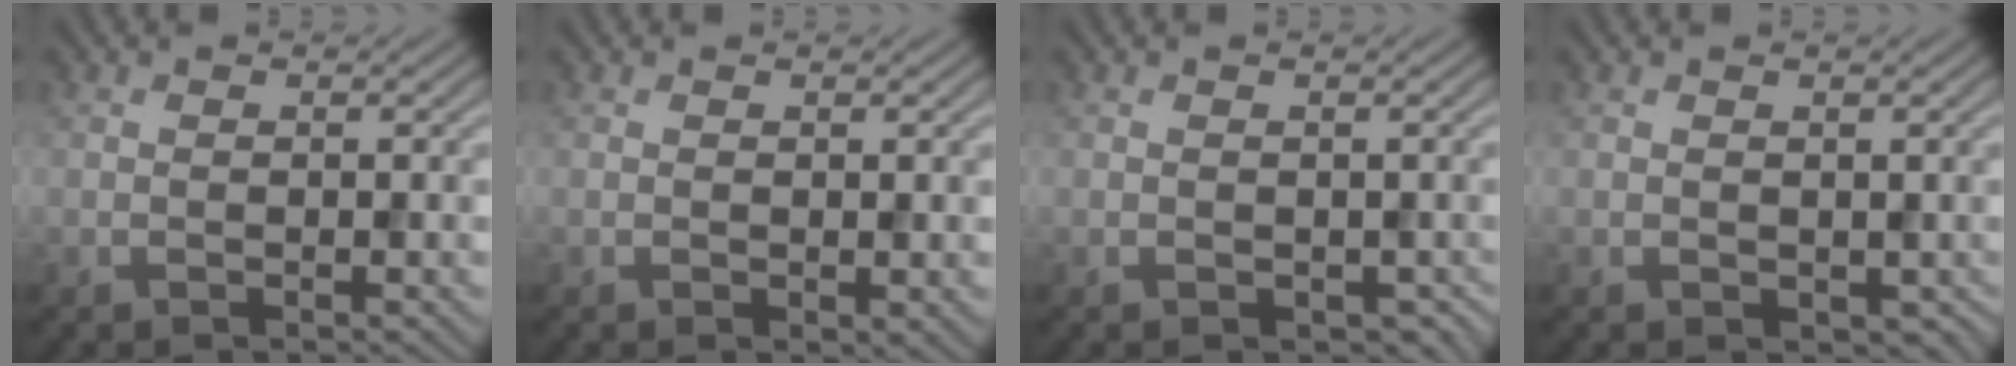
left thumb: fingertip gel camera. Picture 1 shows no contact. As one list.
[{"total": 0.8, "force": [0.1, 0.4, 0.7], "torque": [-0.007, -0.003, 0.003]}, {"total": 1.1, "force": [-0.3, 0.9, 0.6], "torque": [-0.016, -0.009, -0.002]}, {"total": 1.0, "force": [0.3, 0.8, 0.5], "torque": [-0.012, -0.007, 0.010]}]